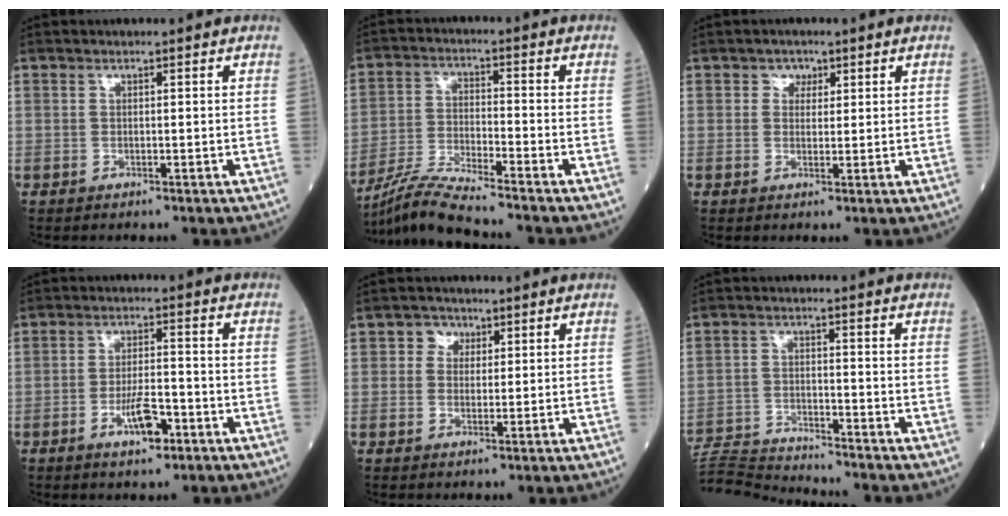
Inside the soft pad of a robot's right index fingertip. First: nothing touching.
{"total": 8.6, "force": [-8.0, -1.5, 3.0], "torque": [-0.065, -0.021, -0.153]}
{"total": 2.0, "force": [1.0, 1.7, 0.6], "torque": [0.000, 0.000, 0.010]}
{"total": 5.6, "force": [-2.8, 1.6, 4.7], "torque": [-0.087, 0.000, -0.047]}
{"total": 2.8, "force": [1.1, 2.4, 0.7], "torque": [-0.009, 0.005, 0.012]}
{"total": 8.6, "force": [-8.3, -1.9, 0.0], "torque": [-0.005, -0.004, -0.153]}